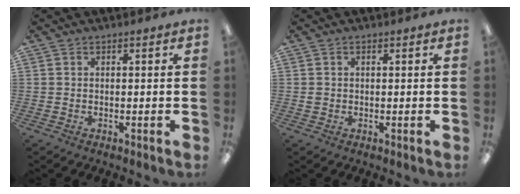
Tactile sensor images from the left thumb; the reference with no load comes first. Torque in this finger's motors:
{"motor_torque": [0.13, 0.38, 0.11, 0.11, -0.05]}